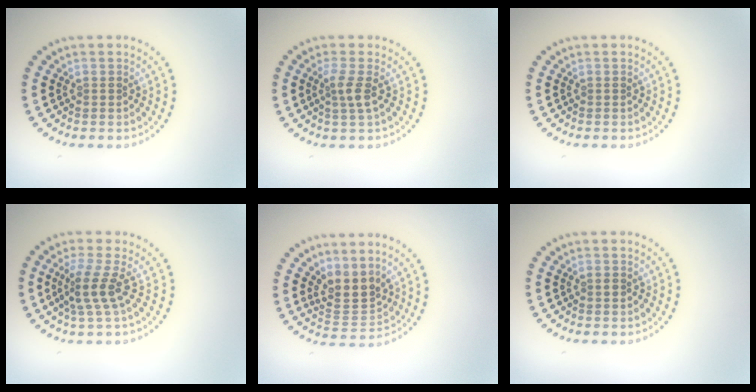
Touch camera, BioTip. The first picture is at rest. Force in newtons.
{"total": 2.0, "press": 1.4, "slide": 1.4}
{"total": 0.0}
{"total": 2.9, "press": 2.0, "slide": 2.1}
{"total": 2.9, "press": 2.3, "slide": 1.9}
{"total": 0.7, "press": 0.7, "slide": 0.1}